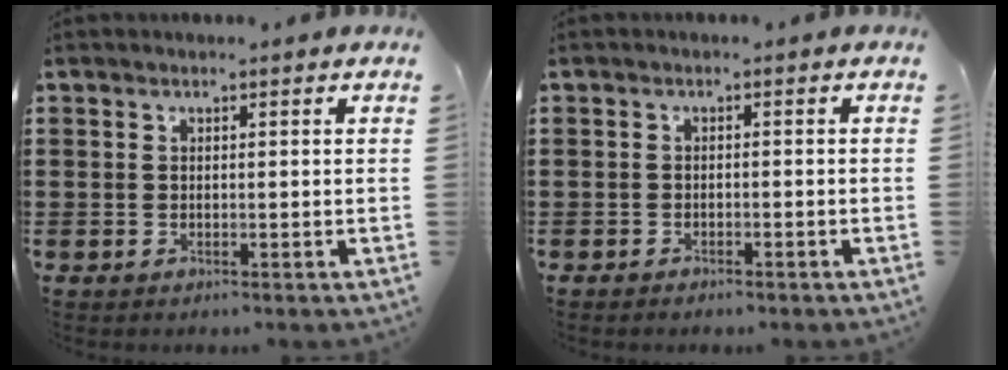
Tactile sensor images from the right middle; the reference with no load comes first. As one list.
[{"total": 1.0, "force": [-1.0, 0.2, 0.0], "torque": [-0.004, 0.000, -0.022]}]